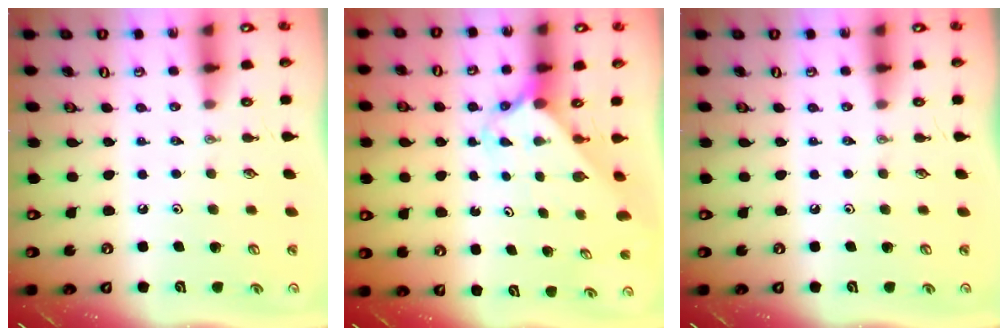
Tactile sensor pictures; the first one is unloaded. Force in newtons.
{"total": 2.3, "press": 2.3, "slide": 0.2}
{"total": 0.0}